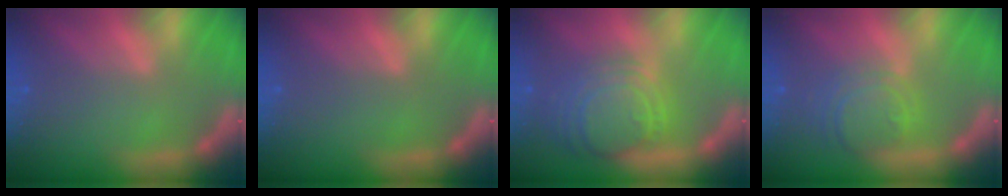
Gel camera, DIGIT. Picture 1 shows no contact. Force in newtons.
{"total": 0.0}
{"total": 9.1}
{"total": 5.0}